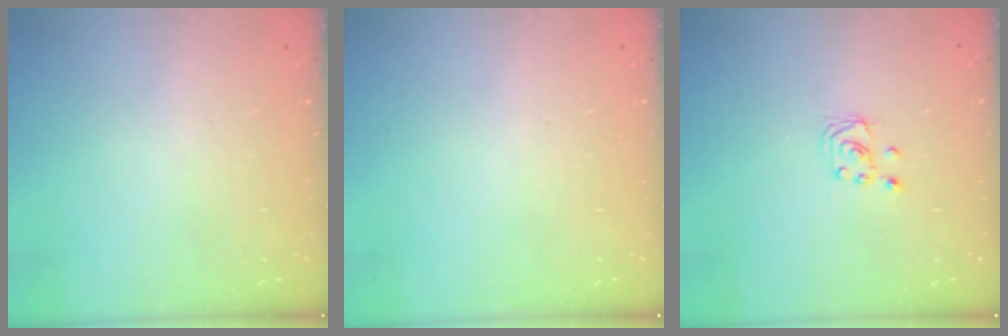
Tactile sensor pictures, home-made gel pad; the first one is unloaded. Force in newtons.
{"total": 0.0}
{"total": 2.3, "press": 2.2, "slide": 0.3}